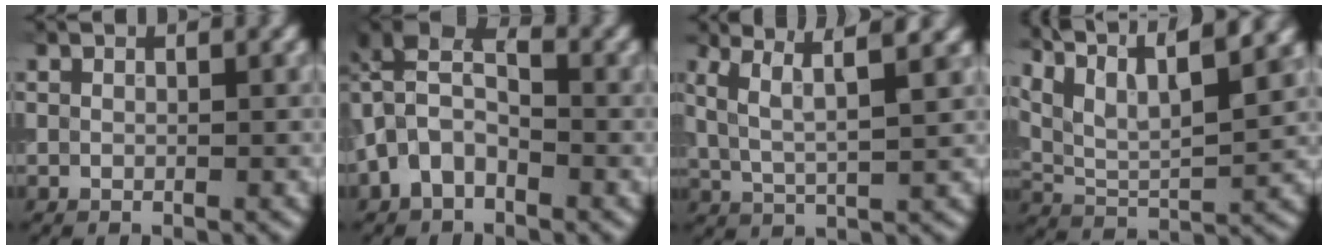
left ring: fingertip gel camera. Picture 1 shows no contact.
{"total": 5.4, "force": [-1.2, 3.4, 4.0], "torque": [-0.077, 0.022, -0.039]}
{"total": 4.9, "force": [2.5, 0.8, 4.1], "torque": [-0.084, 0.008, 0.051]}
{"total": 11.1, "force": [7.8, 3.0, 7.3], "torque": [-0.149, 0.023, 0.105]}